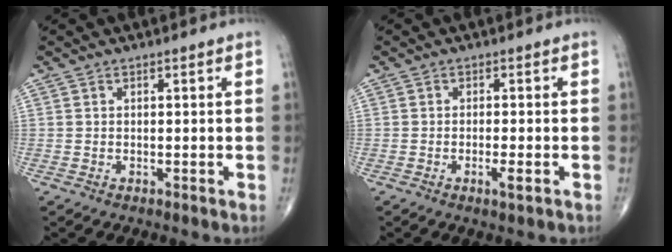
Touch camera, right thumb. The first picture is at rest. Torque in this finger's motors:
{"motor_torque": [-0.24, 0.12, 0.00, -0.01, 0.02]}